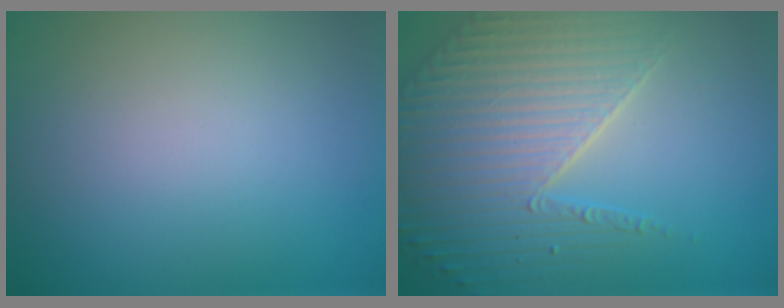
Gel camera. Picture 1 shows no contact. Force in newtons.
{"total": 5.2, "press": 4.8, "slide": 2.1}